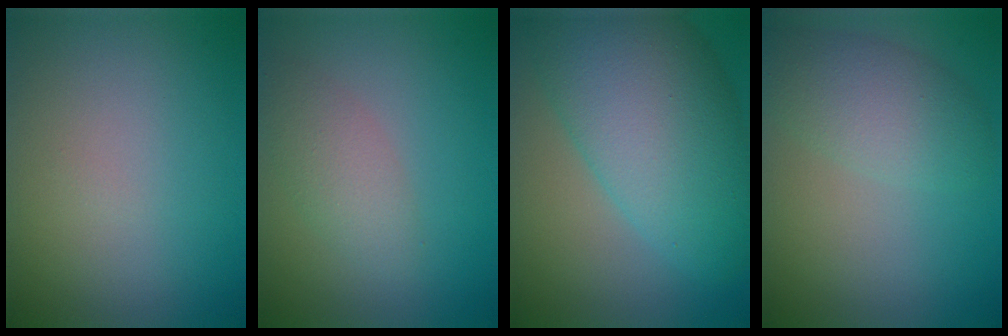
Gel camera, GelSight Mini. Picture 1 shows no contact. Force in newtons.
{"total": 2.6, "press": 2.6, "slide": 0.1}
{"total": 11.4, "press": 11.4, "slide": 0.3}
{"total": 4.0, "press": 4.0, "slide": 0.2}